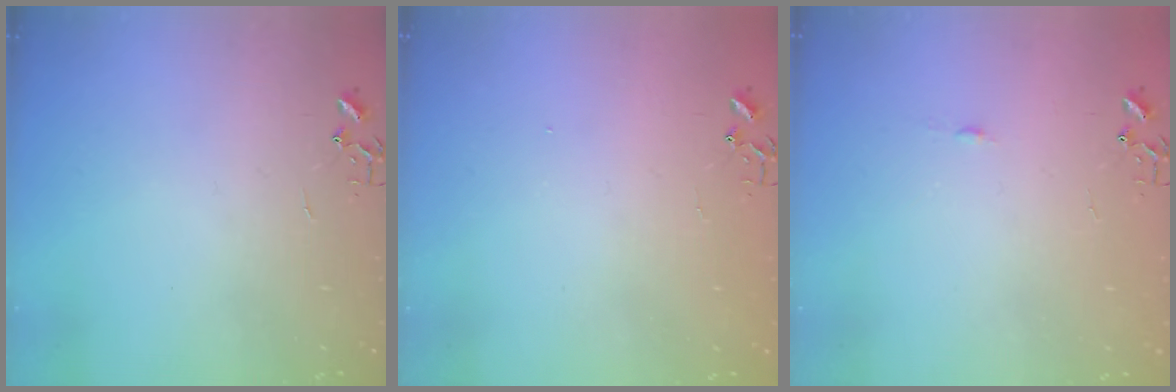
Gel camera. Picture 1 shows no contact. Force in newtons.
{"total": 1.3, "press": 1.2, "slide": 0.1}
{"total": 3.3, "press": 3.3, "slide": 0.4}